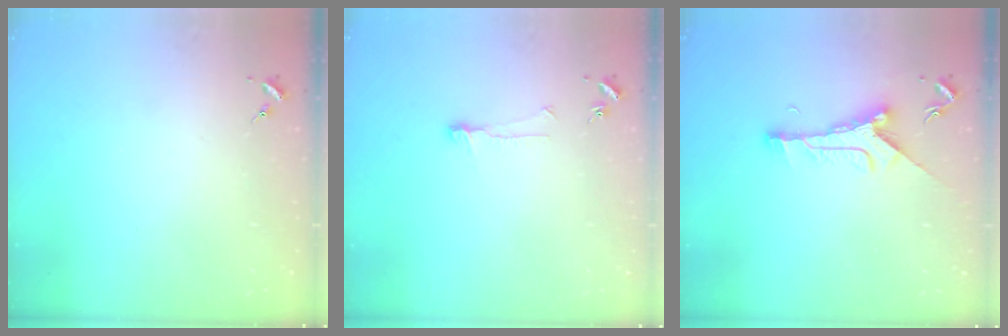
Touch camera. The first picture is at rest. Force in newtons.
{"total": 6.8, "press": 6.7, "slide": 0.4}
{"total": 9.6, "press": 9.6, "slide": 0.4}